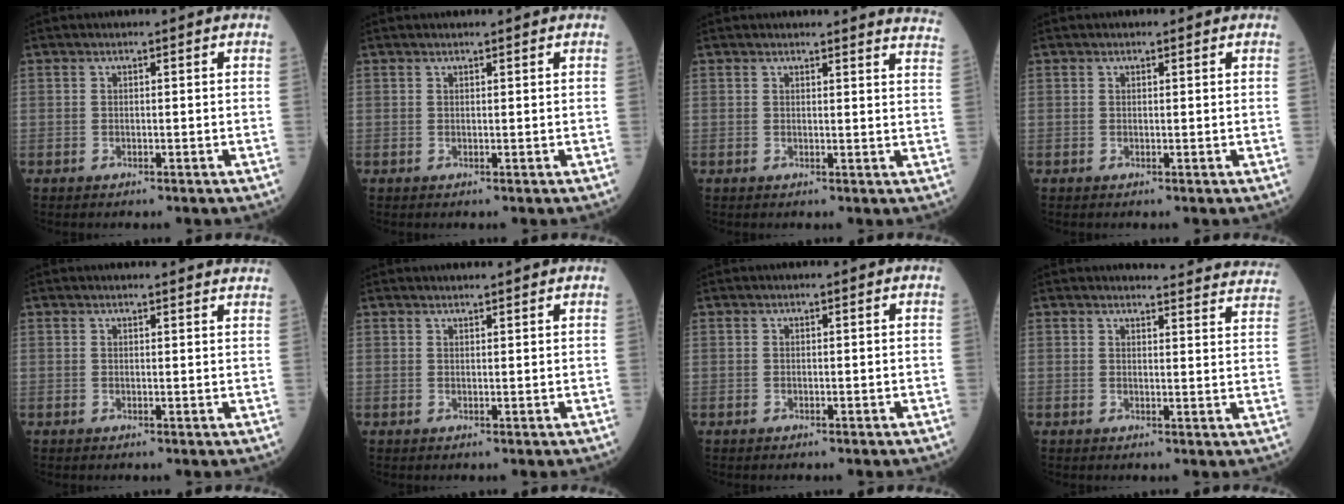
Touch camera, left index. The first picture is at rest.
{"total": 1.3, "force": [1.3, 0.0, 0.3], "torque": [-0.007, 0.004, 0.021]}
{"total": 9.3, "force": [9.3, 0.3, 0.8], "torque": [0.018, -0.063, 0.066]}
{"total": 0.7, "force": [0.6, 0.4, 0.2], "torque": [-0.010, -0.004, 0.006]}
{"total": 6.5, "force": [6.4, 0.5, 1.1], "torque": [-0.003, -0.001, 0.051]}
{"total": 2.6, "force": [2.5, 0.1, 0.5], "torque": [-0.009, 0.012, 0.036]}
{"total": 0.0}
{"total": 17.4, "force": [17.1, 1.9, 2.4], "torque": [0.001, -0.071, 0.166]}